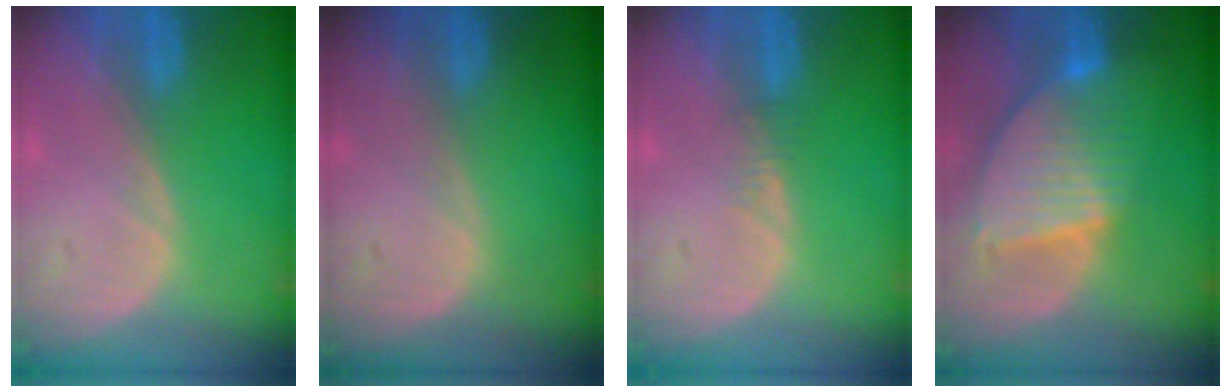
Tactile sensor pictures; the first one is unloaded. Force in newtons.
{"total": 0.0}
{"total": 1.3, "press": 1.2, "slide": 0.2}
{"total": 9.1, "press": 7.7, "slide": 4.8}